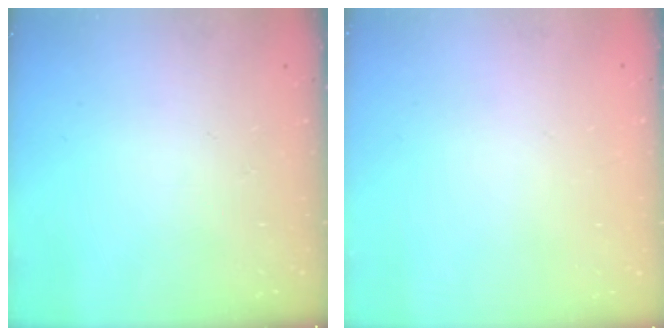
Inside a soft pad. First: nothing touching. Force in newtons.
{"total": 2.0, "press": 2.0, "slide": 0.1}